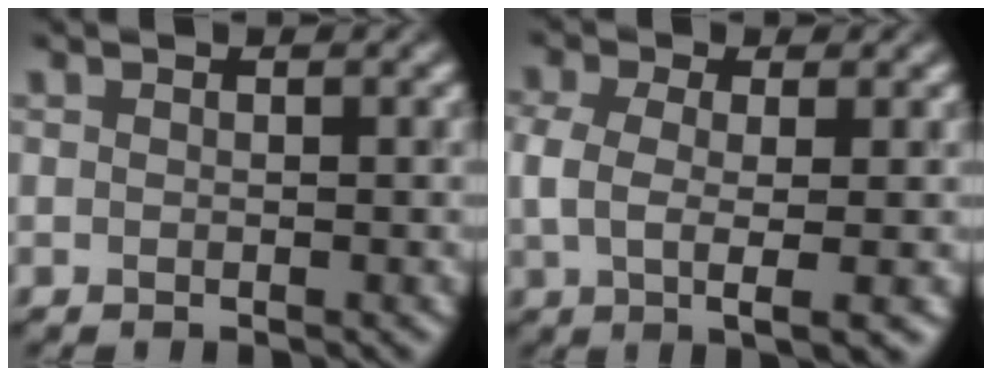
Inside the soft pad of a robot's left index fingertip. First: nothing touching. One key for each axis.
{"total": 4.1, "fx": -0.1, "fy": 1.7, "fz": 3.7, "tx": -0.076, "ty": 0.003, "tz": -0.001}